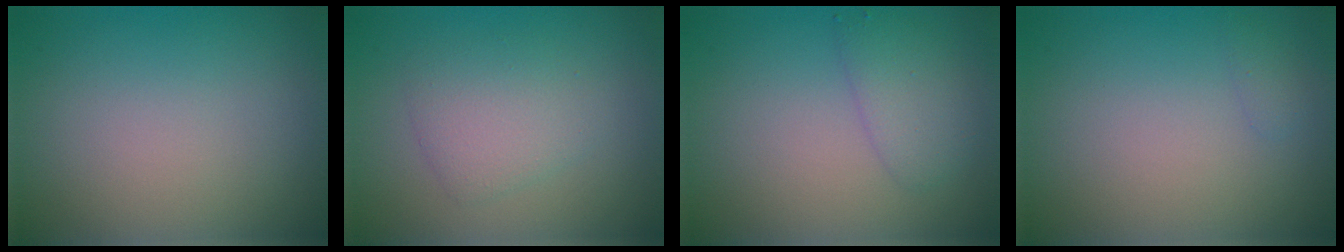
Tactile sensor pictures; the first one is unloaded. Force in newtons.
{"total": 2.9, "press": 2.9, "slide": 0.1}
{"total": 2.1, "press": 2.1, "slide": 0.1}
{"total": 0.6, "press": 0.6, "slide": 0.0}